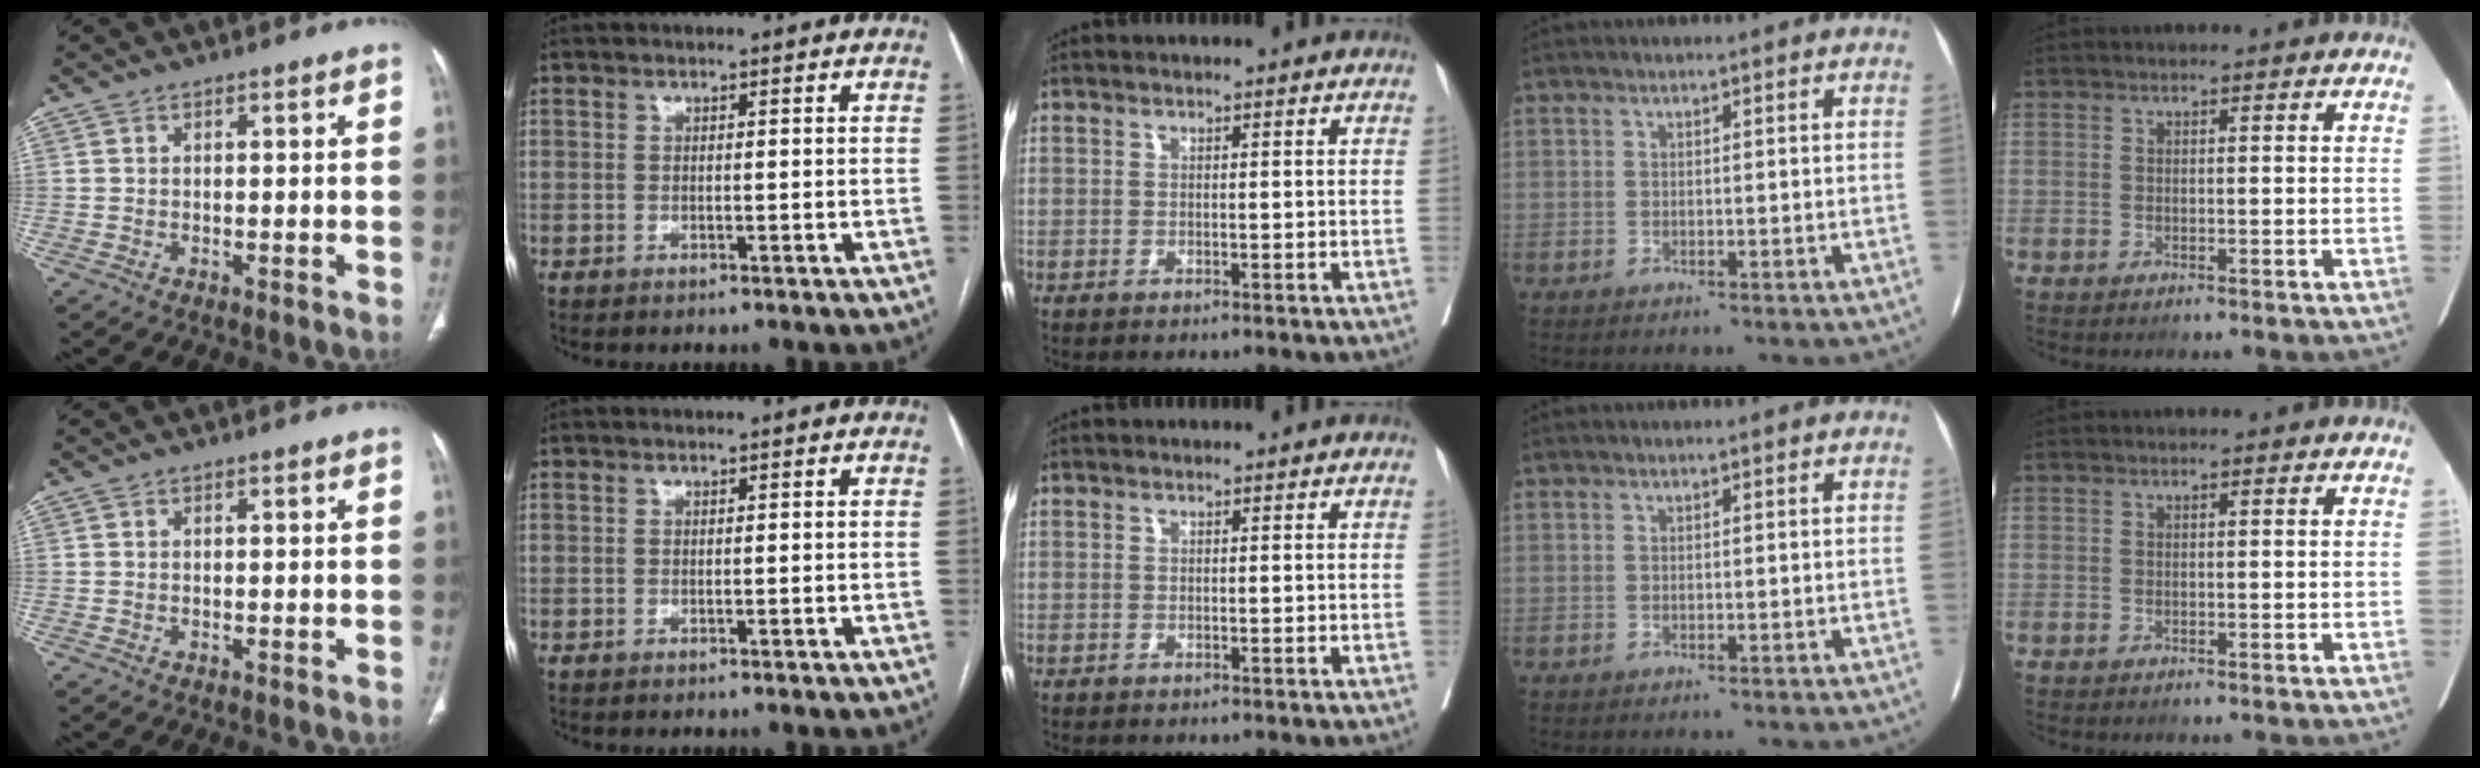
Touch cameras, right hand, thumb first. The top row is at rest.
{}